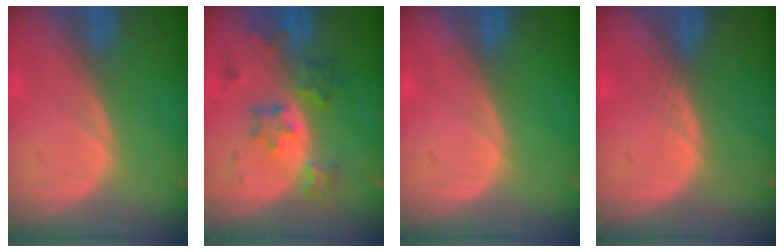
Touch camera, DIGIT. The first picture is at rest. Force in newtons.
{"total": 6.0, "press": 6.0, "slide": 0.6}
{"total": 0.0}
{"total": 1.0, "press": 0.8, "slide": 0.5}